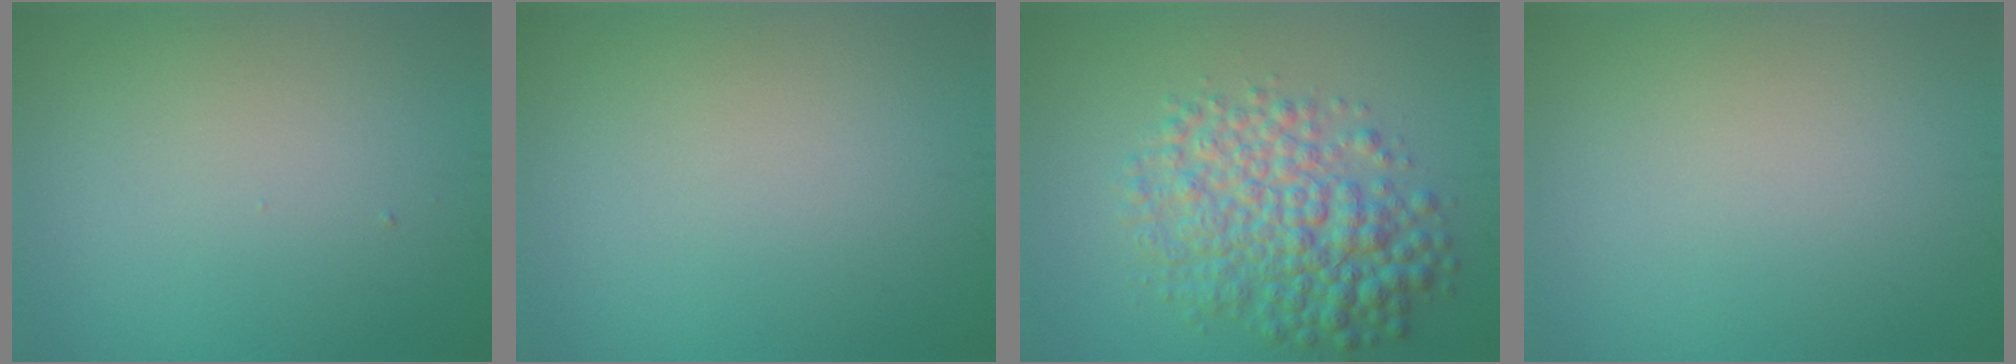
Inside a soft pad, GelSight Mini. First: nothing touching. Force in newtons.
{"total": 0.0}
{"total": 7.0, "press": 7.0, "slide": 0.1}
{"total": 0.0}